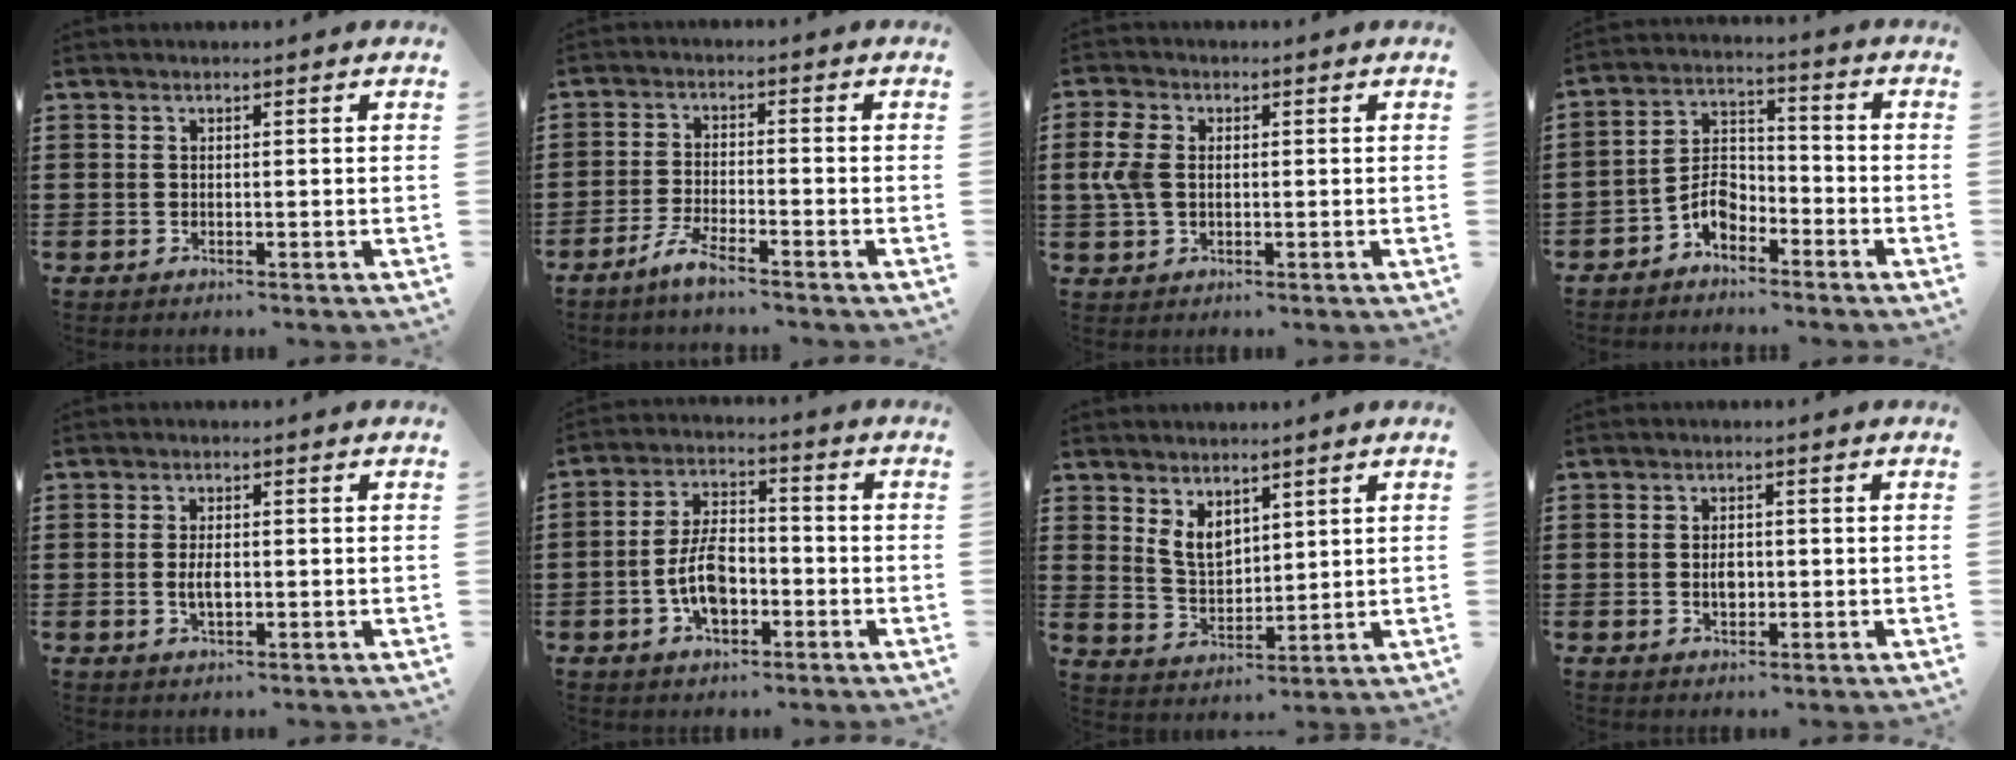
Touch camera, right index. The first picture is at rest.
{"total": 3.5, "force": [-3.0, -0.1, 1.9], "torque": [-0.054, -0.007, -0.063]}
{"total": 5.0, "force": [0.5, 3.4, 3.7], "torque": [-0.108, 0.001, -0.001]}
{"total": 5.4, "force": [-3.6, 3.0, 2.8], "torque": [-0.066, 0.010, -0.072]}
{"total": 2.9, "force": [-0.3, 1.2, 2.6], "torque": [-0.048, 0.001, -0.006]}
{"total": 7.5, "force": [-2.4, 3.8, 5.9], "torque": [-0.128, 0.005, -0.047]}
{"total": 4.8, "force": [2.9, 2.9, 2.5], "torque": [-0.060, 0.003, 0.055]}
{"total": 2.3, "force": [-0.3, 1.3, 1.9], "torque": [-0.029, 0.000, -0.007]}